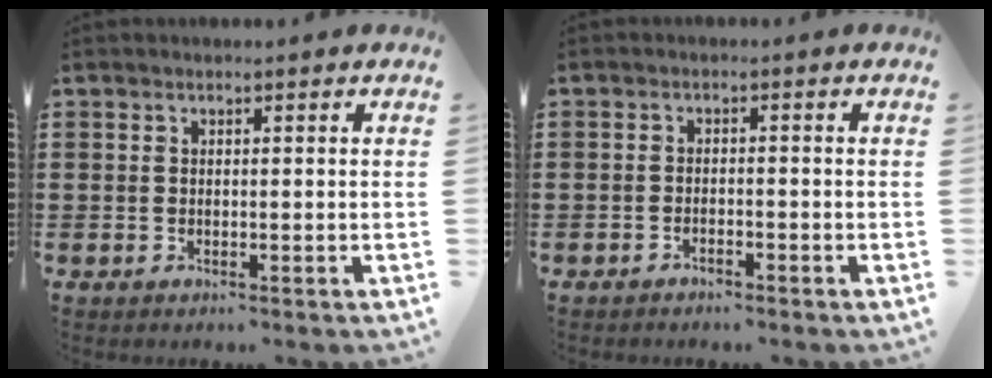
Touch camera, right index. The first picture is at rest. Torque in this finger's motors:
{"motor_torque": [0.21, 0.45, 0.01, -0.03]}